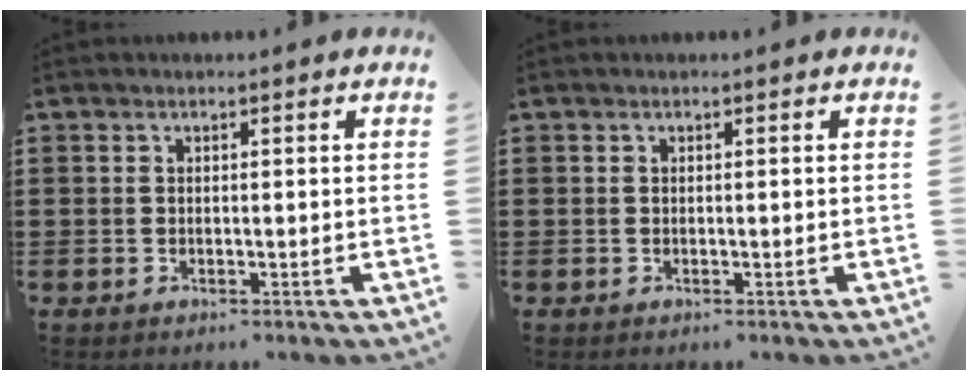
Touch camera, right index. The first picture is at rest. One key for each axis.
{"total": 0.0}